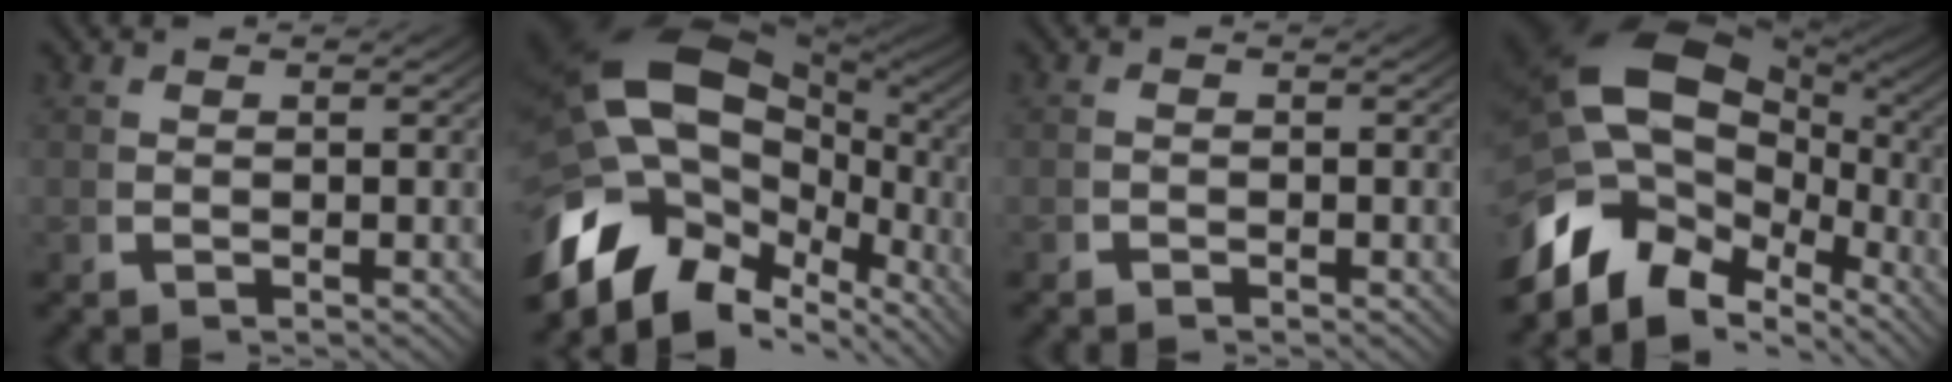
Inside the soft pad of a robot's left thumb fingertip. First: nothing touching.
{"total": 20.1, "force": [-1.3, 14.2, 14.1], "torque": [-0.292, -0.035, -0.017]}
{"total": 0.6, "force": [-0.6, 0.2, 0.1], "torque": [0.000, -0.002, -0.013]}
{"total": 18.0, "force": [-1.1, 12.7, 12.8], "torque": [-0.263, -0.039, -0.012]}